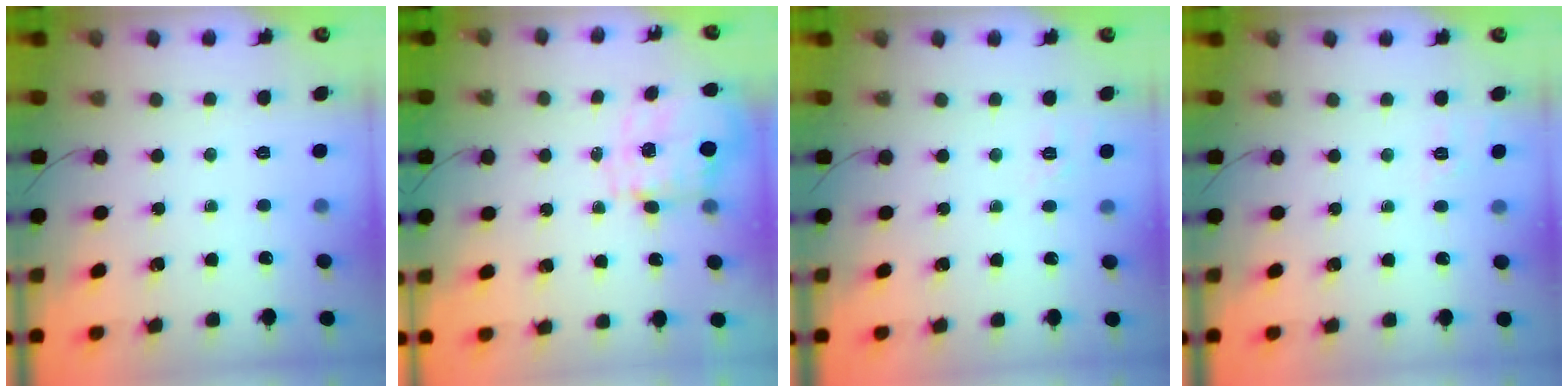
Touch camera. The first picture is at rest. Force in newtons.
{"total": 2.9, "press": 2.7, "slide": 1.1}
{"total": 1.7, "press": 0.2, "slide": 1.7}
{"total": 1.8, "press": 0.2, "slide": 1.8}